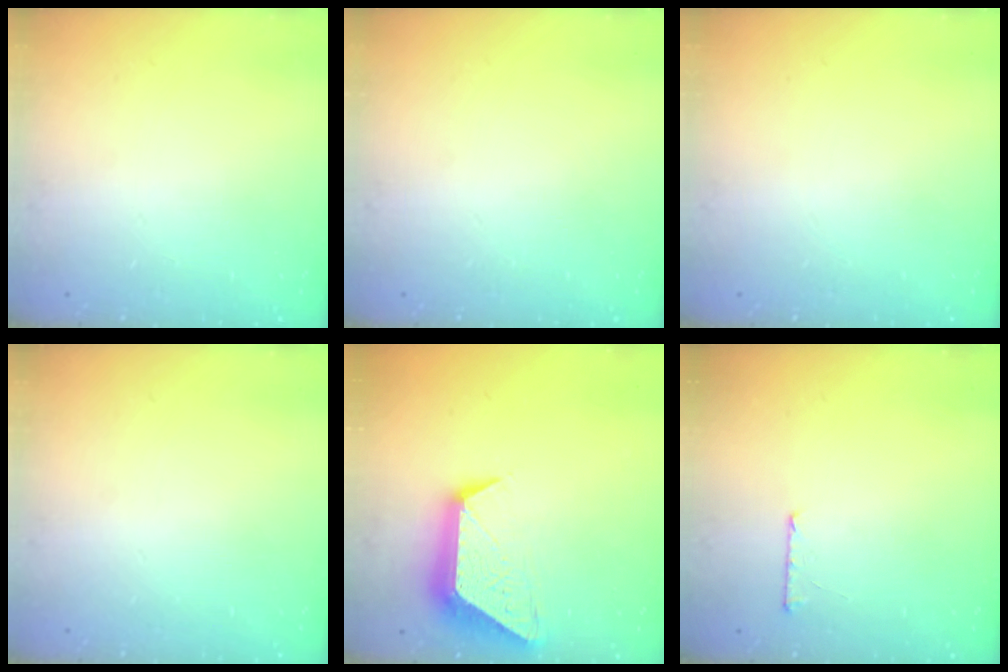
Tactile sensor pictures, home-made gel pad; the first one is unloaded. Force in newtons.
{"total": 0.0}
{"total": 0.0}
{"total": 0.0}
{"total": 12.8, "press": 12.8, "slide": 1.1}
{"total": 4.6, "press": 4.6, "slide": 0.5}